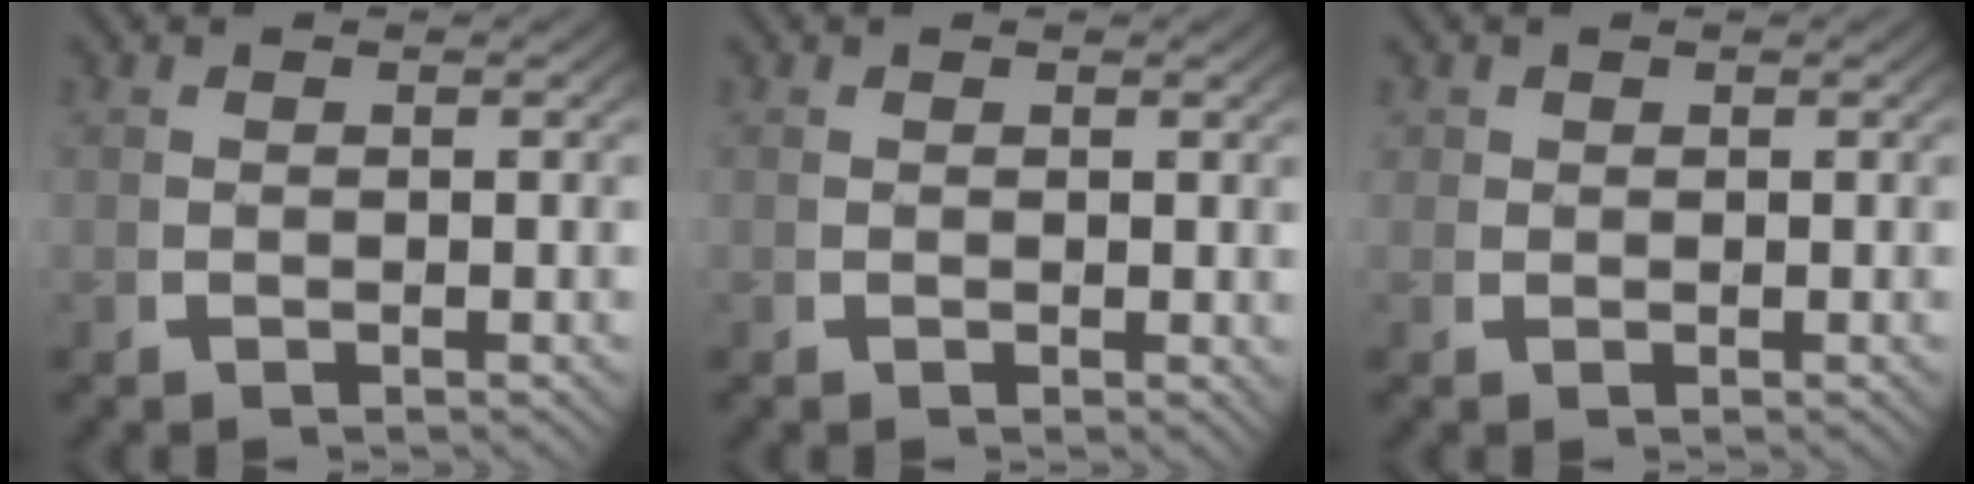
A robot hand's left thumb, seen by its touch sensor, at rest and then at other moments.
{"total": 0.6, "force": [0.4, 0.3, 0.3], "torque": [-0.001, -0.003, 0.007]}
{"total": 1.0, "force": [0.6, 0.8, 0.2], "torque": [-0.004, -0.008, 0.015]}